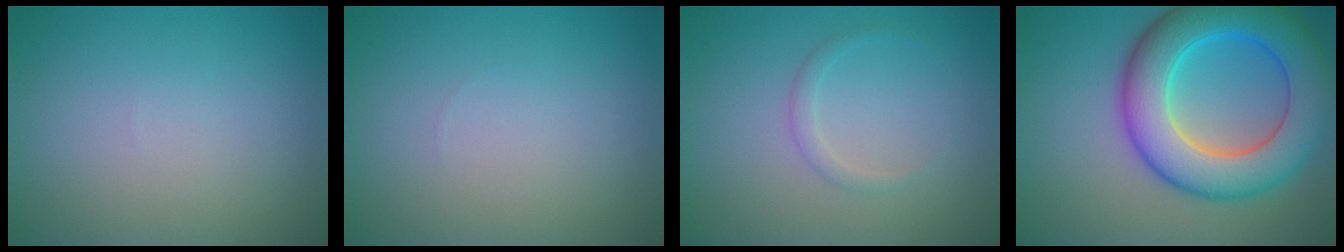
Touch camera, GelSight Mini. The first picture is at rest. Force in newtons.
{"total": 0.0}
{"total": 1.0, "press": 1.0, "slide": 0.1}
{"total": 10.5, "press": 10.5, "slide": 0.3}